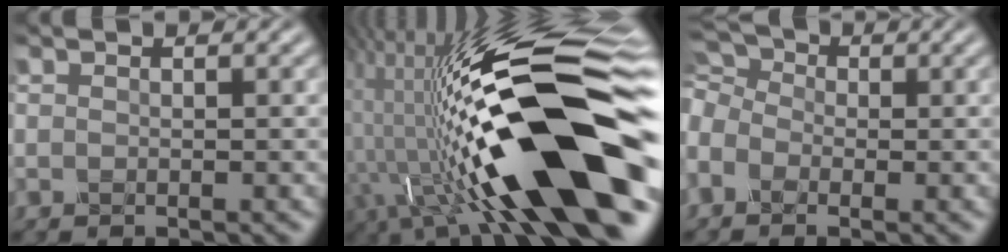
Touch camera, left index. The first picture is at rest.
{"total": 18.2, "force": [-2.3, 5.9, 17.0], "torque": [-0.254, 0.036, -0.055]}
{"total": 6.8, "force": [-1.1, 4.9, 4.6], "torque": [-0.107, 0.020, -0.031]}